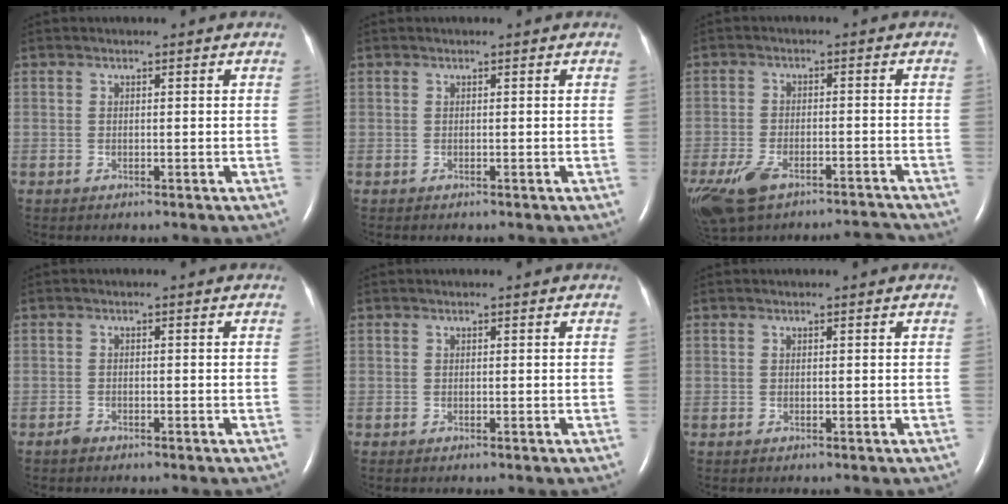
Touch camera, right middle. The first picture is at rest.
{"total": 1.0, "force": [-0.8, 0.2, 0.5], "torque": [-0.006, -0.001, -0.008]}
{"total": 11.4, "force": [-9.3, 3.2, 5.7], "torque": [-0.116, 0.007, -0.156]}
{"total": 1.1, "force": [-1.0, 0.4, 0.3], "torque": [-0.013, -0.001, -0.019]}
{"total": 0.0}
{"total": 0.0}